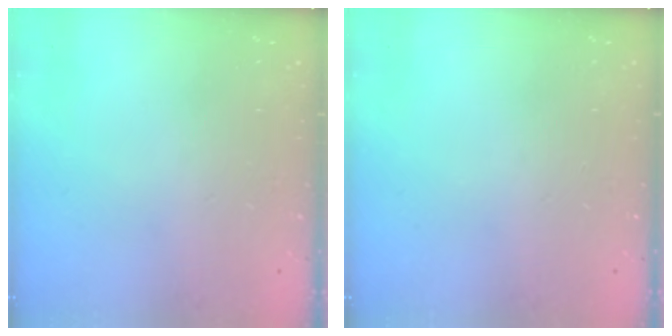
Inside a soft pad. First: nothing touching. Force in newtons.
{"total": 0.0}